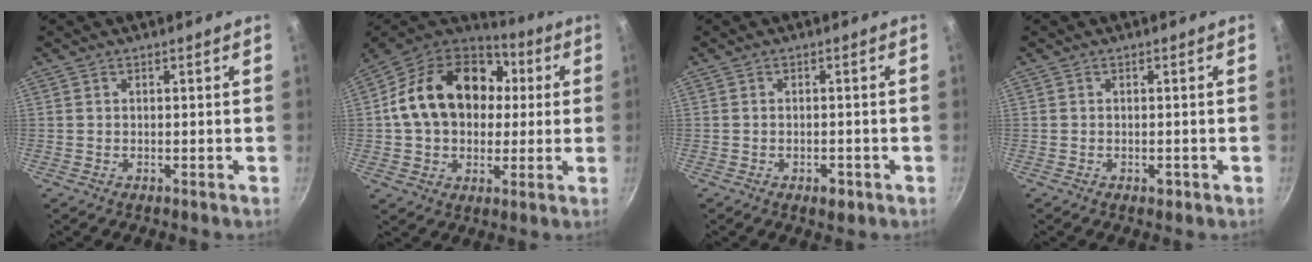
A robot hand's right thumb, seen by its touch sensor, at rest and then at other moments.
{"total": 22.9, "force": [3.5, 16.9, 15.0], "torque": [-0.242, 0.034, 0.055]}
{"total": 2.6, "force": [-1.3, 1.3, 1.8], "torque": [-0.025, 0.008, -0.015]}
{"total": 1.2, "force": [-0.6, 0.7, 0.9], "torque": [-0.014, 0.002, -0.007]}